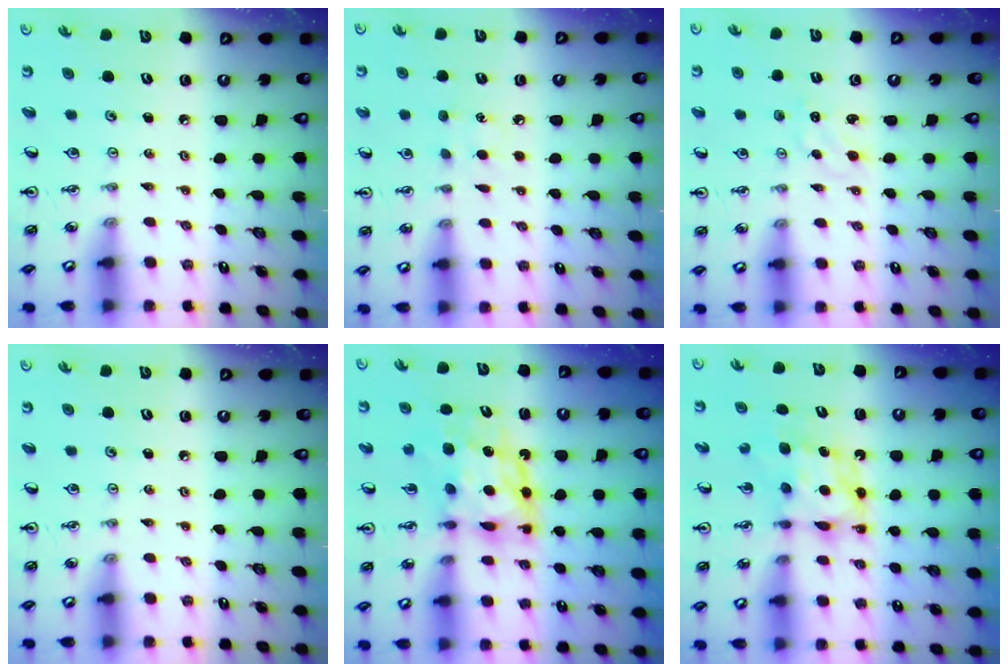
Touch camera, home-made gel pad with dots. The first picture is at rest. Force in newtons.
{"total": 6.3, "press": 6.3, "slide": 0.7}
{"total": 1.2, "press": 1.1, "slide": 0.2}
{"total": 0.0}
{"total": 10.0, "press": 10.0, "slide": 0.9}
{"total": 7.0, "press": 7.0, "slide": 0.4}